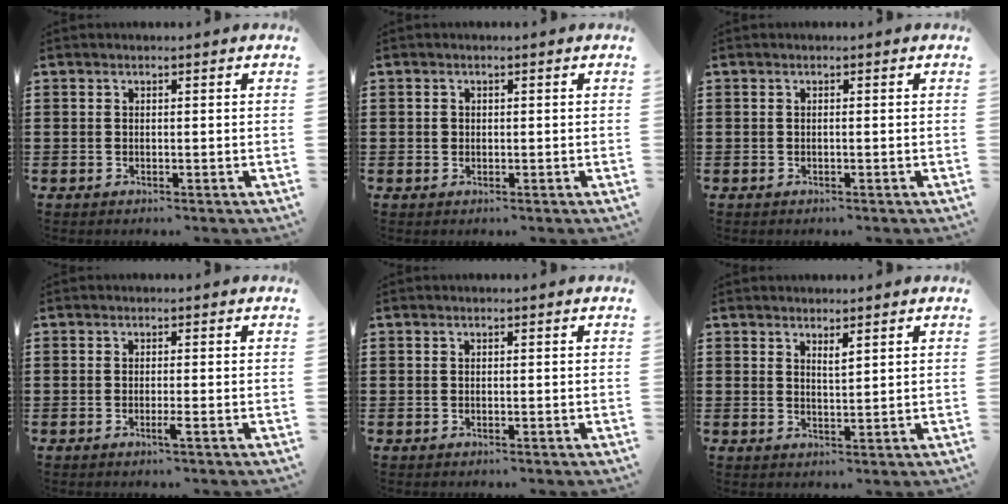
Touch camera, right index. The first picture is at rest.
{"total": 0.7, "force": [0.0, 0.7, 0.2], "torque": [-0.006, 0.003, 0.001]}
{"total": 0.0}
{"total": 1.6, "force": [-0.9, -0.1, 1.4], "torque": [-0.029, -0.008, -0.019]}
{"total": 0.0}
{"total": 1.7, "force": [1.4, 0.2, 0.9], "torque": [-0.018, 0.003, 0.025]}